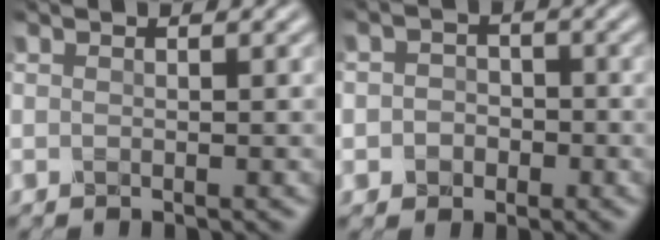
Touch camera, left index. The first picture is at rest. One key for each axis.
{"total": 2.3, "fx": -0.5, "fy": 2.1, "fz": 0.8, "tx": 0.007, "ty": -0.002, "tz": -0.023}